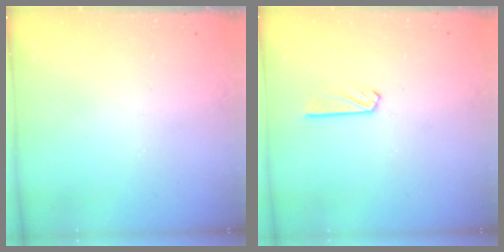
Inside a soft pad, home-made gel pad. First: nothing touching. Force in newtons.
{"total": 4.0, "press": 3.9, "slide": 0.3}